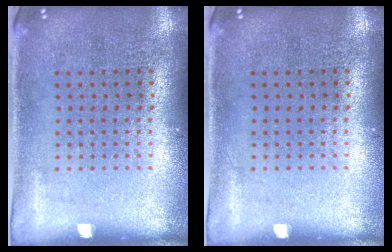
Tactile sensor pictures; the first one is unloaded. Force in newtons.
{"total": 0.0}